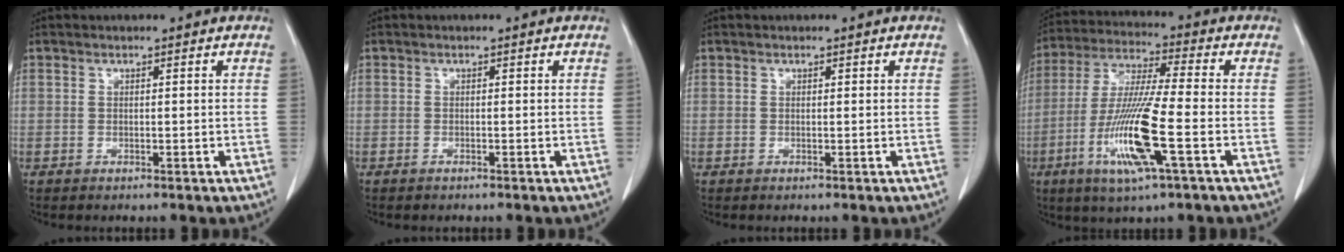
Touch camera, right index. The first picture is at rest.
{"total": 0.0}
{"total": 0.0}
{"total": 14.3, "force": [-4.6, 0.4, 13.6], "torque": [-0.280, -0.018, -0.091]}